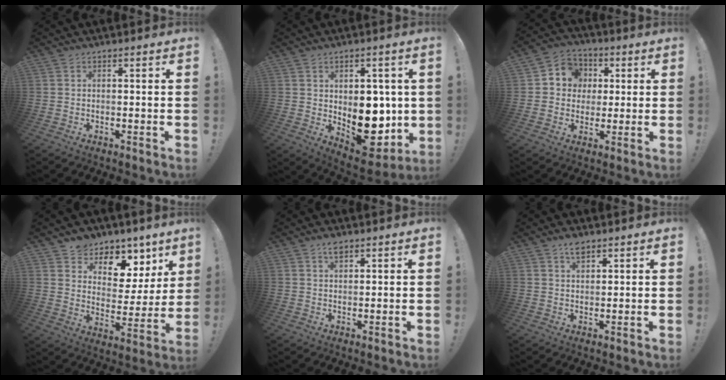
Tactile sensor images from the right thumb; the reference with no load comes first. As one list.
[{"total": 14.3, "force": [-0.4, 10.4, 9.8], "torque": [-0.100, -0.007, 0.009]}, {"total": 8.5, "force": [0.7, 8.1, 2.6], "torque": [-0.035, 0.006, 0.020]}, {"total": 8.8, "force": [5.9, 6.0, 2.4], "torque": [-0.027, -0.054, 0.111]}, {"total": 2.7, "force": [1.8, 1.0, 1.7], "torque": [-0.024, -0.006, 0.030]}, {"total": 3.5, "force": [2.4, 1.4, 2.1], "torque": [-0.034, -0.008, 0.040]}]